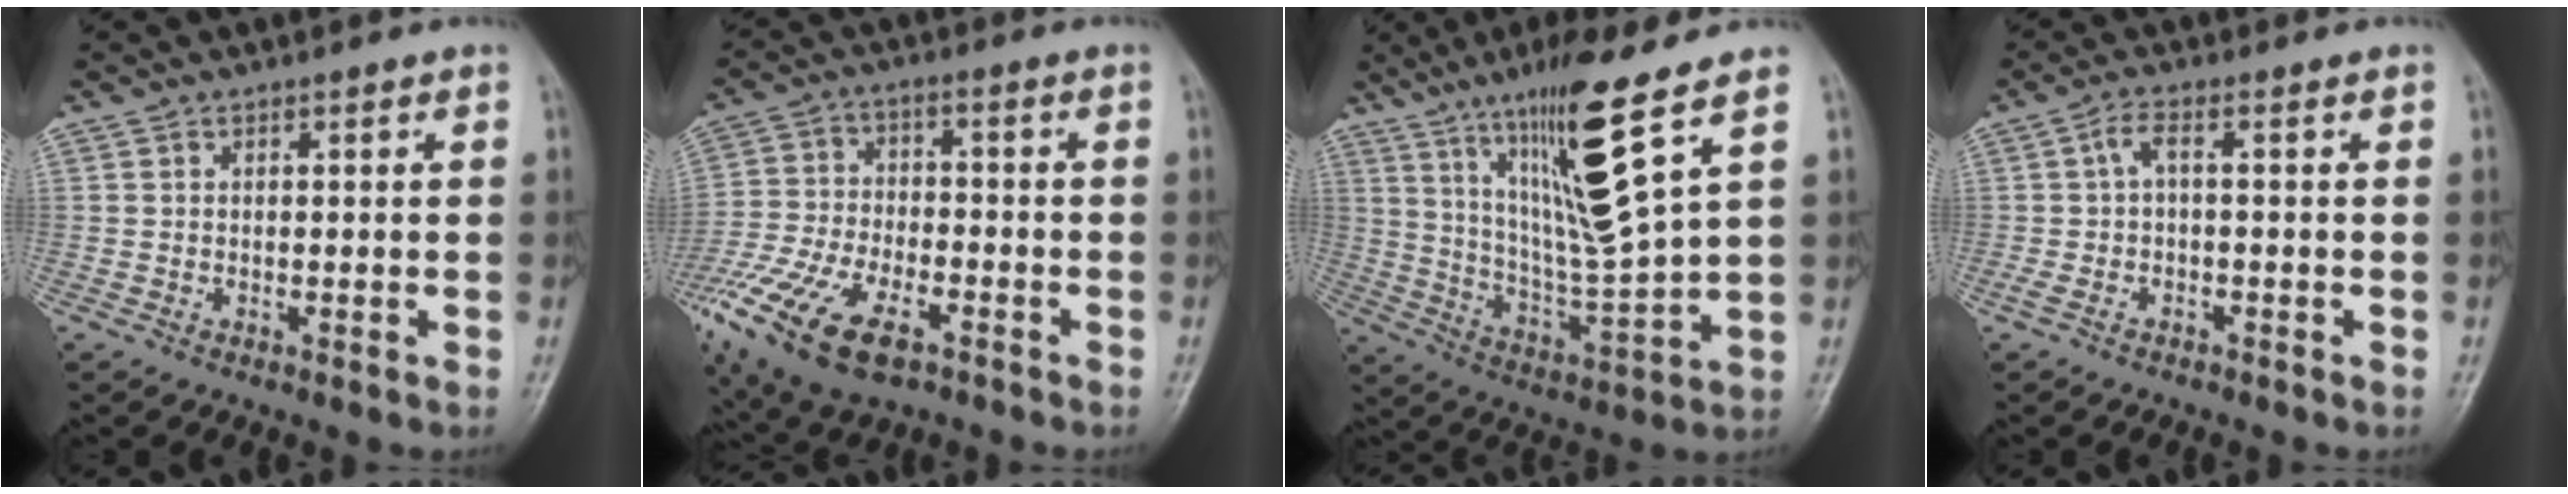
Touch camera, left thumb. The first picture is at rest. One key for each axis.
{"total": 17.9, "fx": -9.5, "fy": 8.2, "fz": 12.8, "tx": -0.283, "ty": 0.003, "tz": -0.174}
{"total": 17.0, "fx": 9.1, "fy": 0.9, "fz": 14.4, "tx": -0.256, "ty": -0.062, "tz": 0.172}
{"total": 3.5, "fx": -0.3, "fy": 0.8, "fz": 3.4, "tx": -0.089, "ty": 0.016, "tz": -0.006}